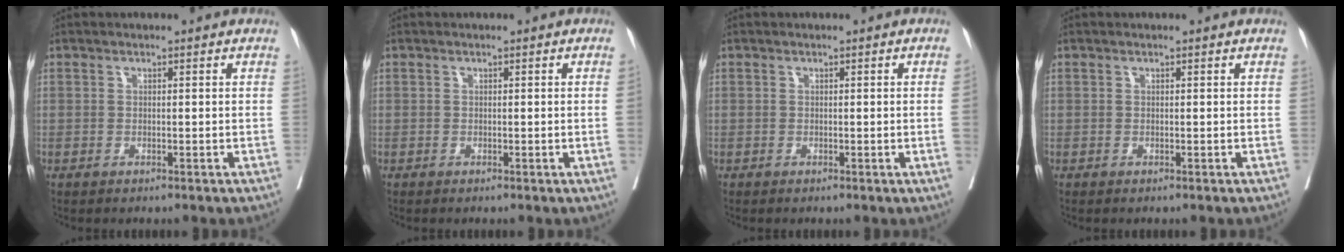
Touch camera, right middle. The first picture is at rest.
{"total": 1.0, "force": [-0.1, -0.4, 0.9], "torque": [-0.008, 0.000, -0.002]}
{"total": 1.5, "force": [-0.1, -0.6, 1.4], "torque": [-0.019, -0.002, 0.000]}
{"total": 0.0}